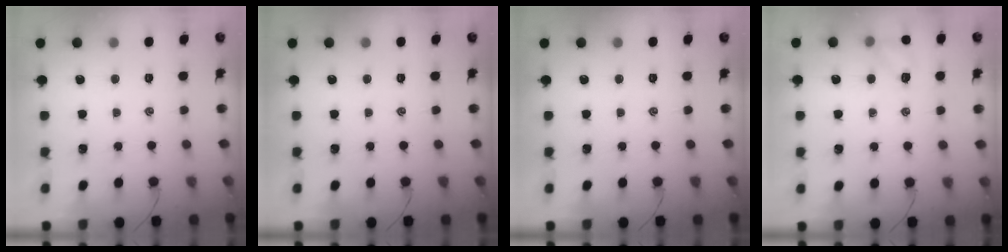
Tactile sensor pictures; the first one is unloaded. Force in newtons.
{"total": 0.0}
{"total": 0.0}
{"total": 5.8, "press": 5.7, "slide": 1.3}